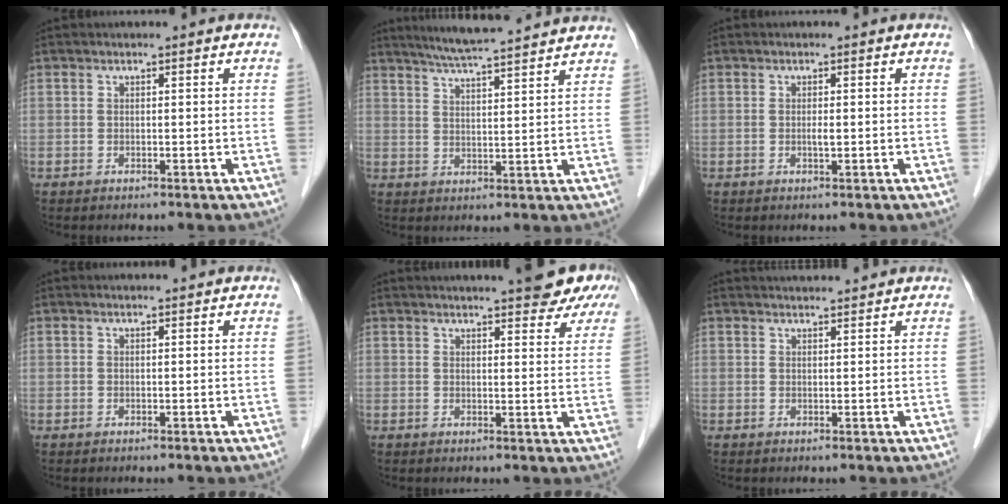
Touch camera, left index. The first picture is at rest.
{"total": 12.5, "force": [11.1, 0.2, 5.6], "torque": [-0.094, 0.021, 0.155]}
{"total": 0.8, "force": [-0.3, 0.2, 0.7], "torque": [-0.015, -0.005, -0.004]}
{"total": 1.2, "force": [1.2, 0.3, 0.2], "torque": [-0.005, 0.012, 0.018]}
{"total": 14.8, "force": [12.3, 3.5, 7.4], "torque": [-0.094, 0.017, 0.137]}
{"total": 4.0, "force": [4.0, 0.2, 0.6], "torque": [-0.009, 0.024, 0.057]}